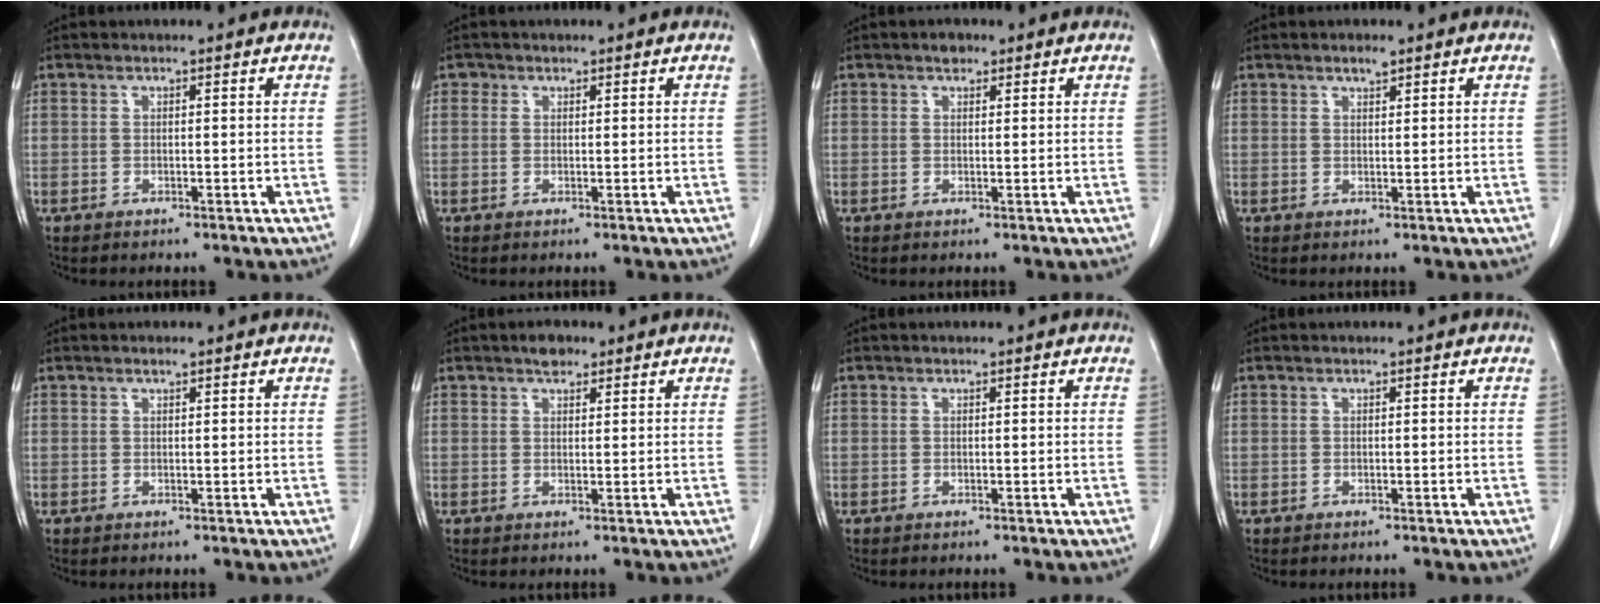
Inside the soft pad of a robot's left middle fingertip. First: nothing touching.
{"total": 1.7, "force": [0.9, 1.4, 0.1], "torque": [0.006, 0.004, 0.009]}
{"total": 1.3, "force": [1.0, 0.8, 0.5], "torque": [-0.012, 0.002, 0.013]}
{"total": 1.3, "force": [1.0, 0.3, 0.7], "torque": [-0.017, -0.001, 0.019]}
{"total": 0.5, "force": [0.4, 0.0, 0.3], "torque": [-0.012, -0.002, 0.009]}
{"total": 2.1, "force": [1.6, 1.0, 0.9], "torque": [-0.019, 0.005, 0.023]}
{"total": 0.0}
{"total": 0.0}